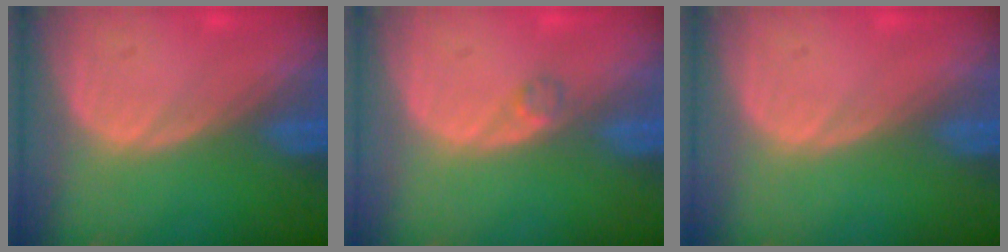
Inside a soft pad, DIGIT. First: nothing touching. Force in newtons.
{"total": 1.2, "press": 1.2, "slide": 0.1}
{"total": 0.0}